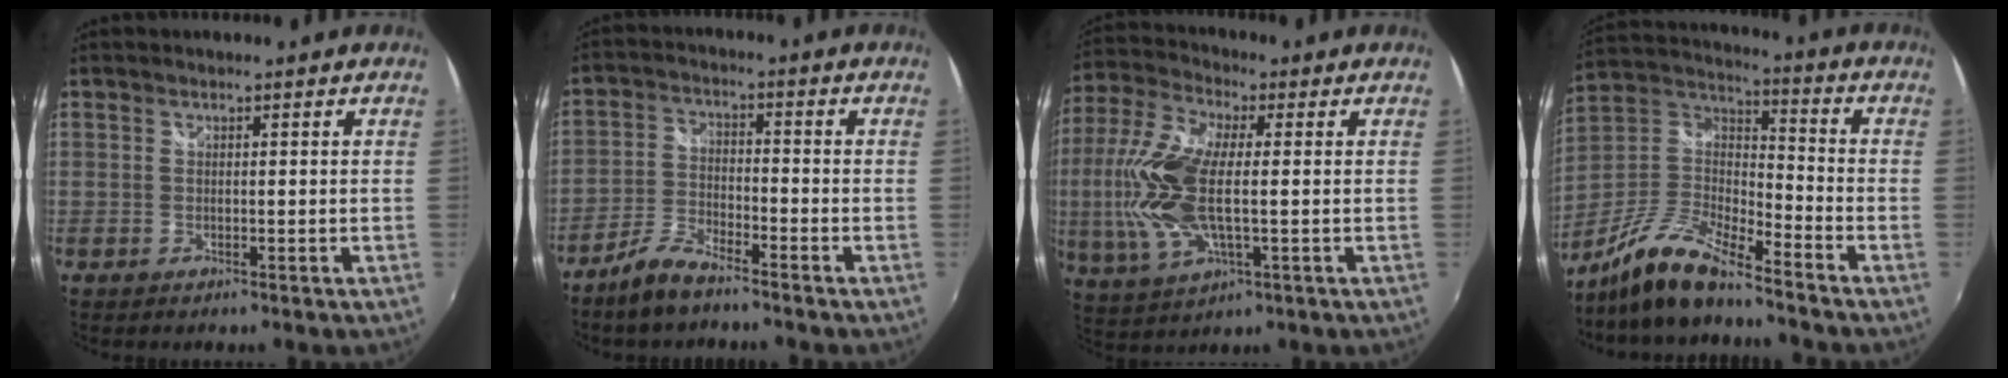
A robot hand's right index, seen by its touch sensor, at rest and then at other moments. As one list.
[{"total": 6.6, "force": [-5.4, 1.6, 3.4], "torque": [-0.082, 0.000, -0.109]}, {"total": 15.7, "force": [-0.3, 6.5, 14.2], "torque": [-0.312, 0.004, -0.006]}, {"total": 13.7, "force": [-10.8, 2.7, 7.9], "torque": [-0.183, -0.001, -0.215]}]